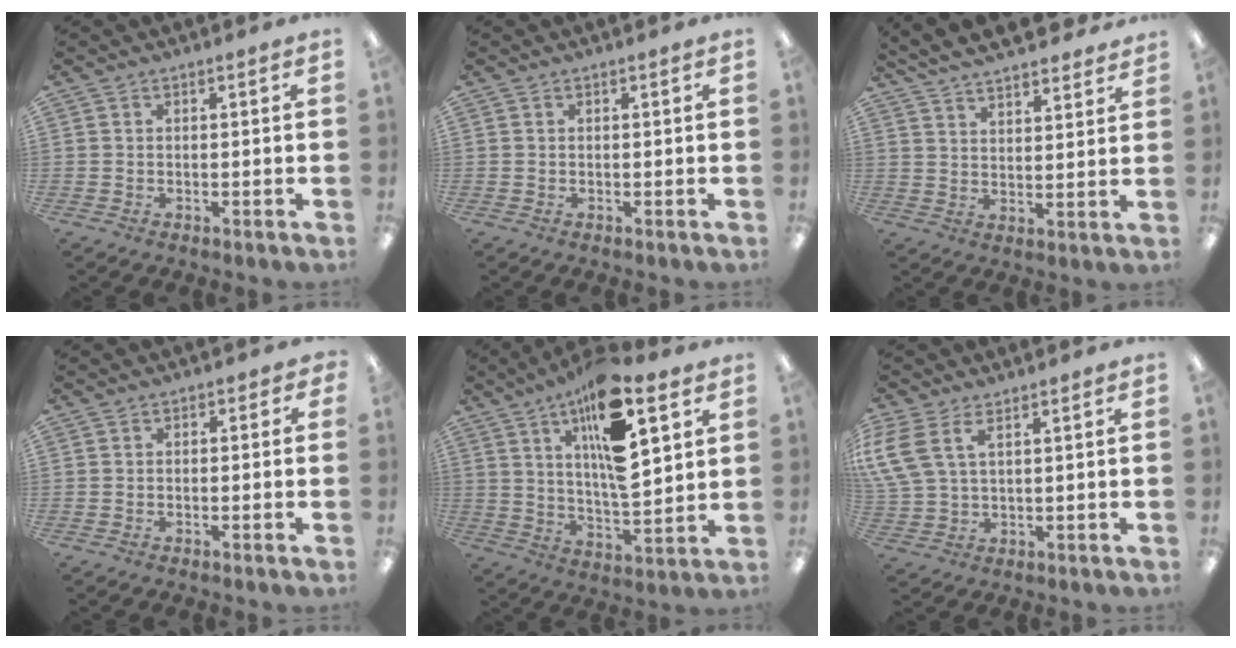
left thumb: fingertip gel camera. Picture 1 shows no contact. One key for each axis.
{"total": 0.0}
{"total": 6.6, "fx": 6.3, "fy": 1.1, "fz": 1.4, "tx": -0.041, "ty": -0.040, "tz": 0.114}
{"total": 1.3, "fx": -1.0, "fy": 0.7, "fz": 0.4, "tx": -0.007, "ty": 0.005, "tz": -0.020}
{"total": 18.4, "fx": 9.2, "fy": 6.3, "fz": 14.7, "tx": -0.242, "ty": -0.039, "tz": 0.149}
{"total": 7.0, "fx": 3.8, "fy": 3.3, "fz": 4.9, "tx": -0.116, "ty": -0.010, "tz": 0.070}